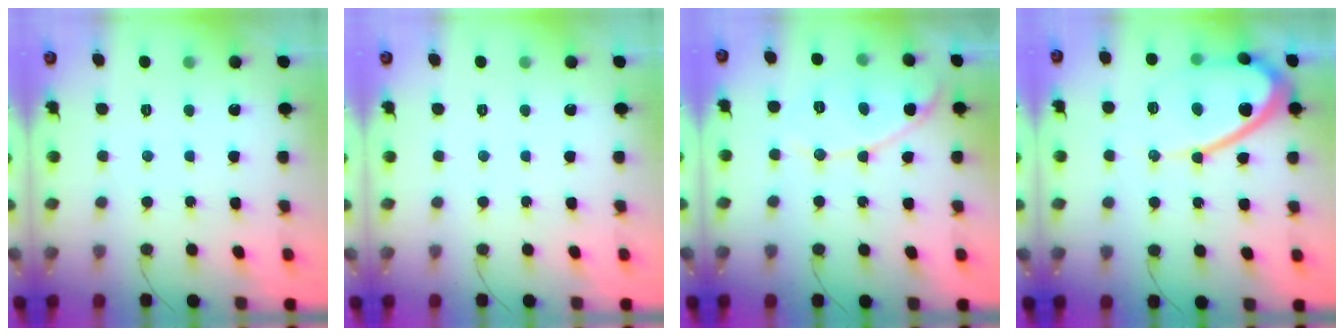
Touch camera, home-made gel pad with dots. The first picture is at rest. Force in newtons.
{"total": 0.0}
{"total": 9.7, "press": 9.7, "slide": 0.4}
{"total": 13.8, "press": 13.7, "slide": 1.1}